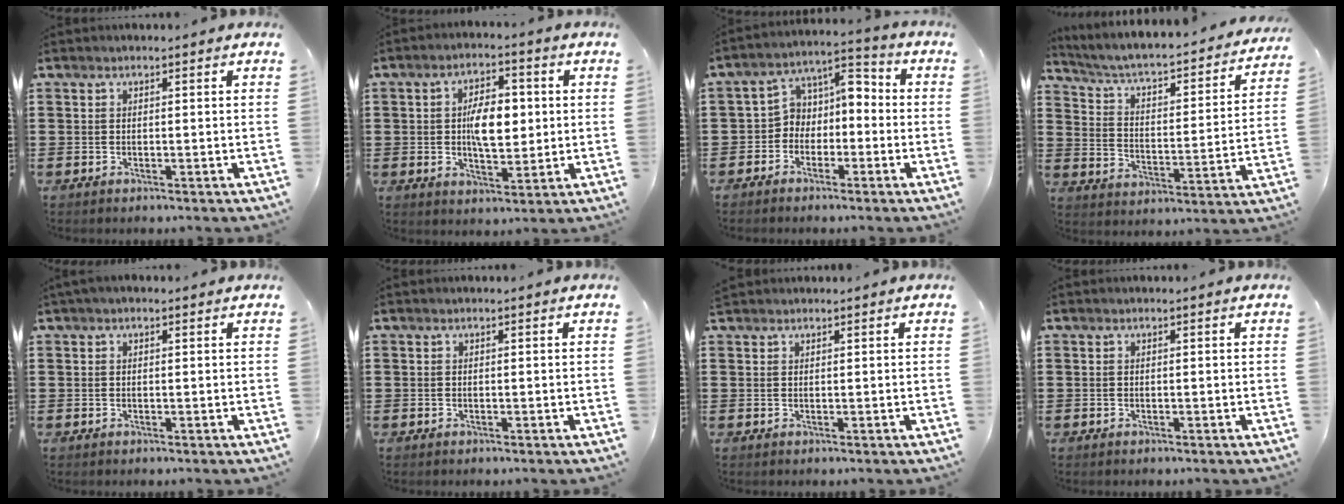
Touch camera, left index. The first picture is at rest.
{"total": 7.3, "force": [0.5, 3.5, 6.4], "torque": [-0.108, 0.007, 0.002]}
{"total": 4.6, "force": [-1.7, 4.1, 1.3], "torque": [-0.038, 0.004, -0.043]}
{"total": 3.5, "force": [2.7, 0.6, 2.1], "torque": [-0.058, -0.032, 0.032]}
{"total": 0.8, "force": [0.2, 0.5, 0.6], "torque": [-0.012, 0.006, 0.004]}
{"total": 0.0}
{"total": 0.8, "force": [0.8, 0.2, 0.0], "torque": [-0.003, 0.000, 0.017]}
{"total": 0.0}